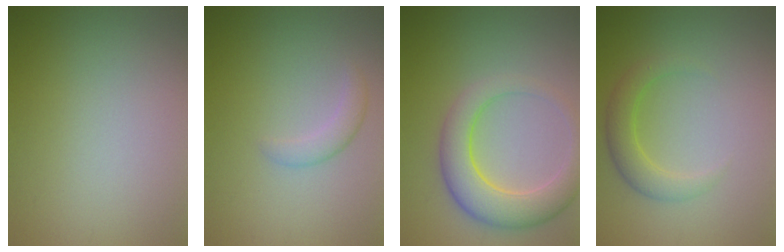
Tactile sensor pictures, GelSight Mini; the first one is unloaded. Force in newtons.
{"total": 1.7, "press": 1.7, "slide": 0.1}
{"total": 5.8, "press": 5.8, "slide": 0.1}
{"total": 2.8, "press": 2.8, "slide": 0.1}